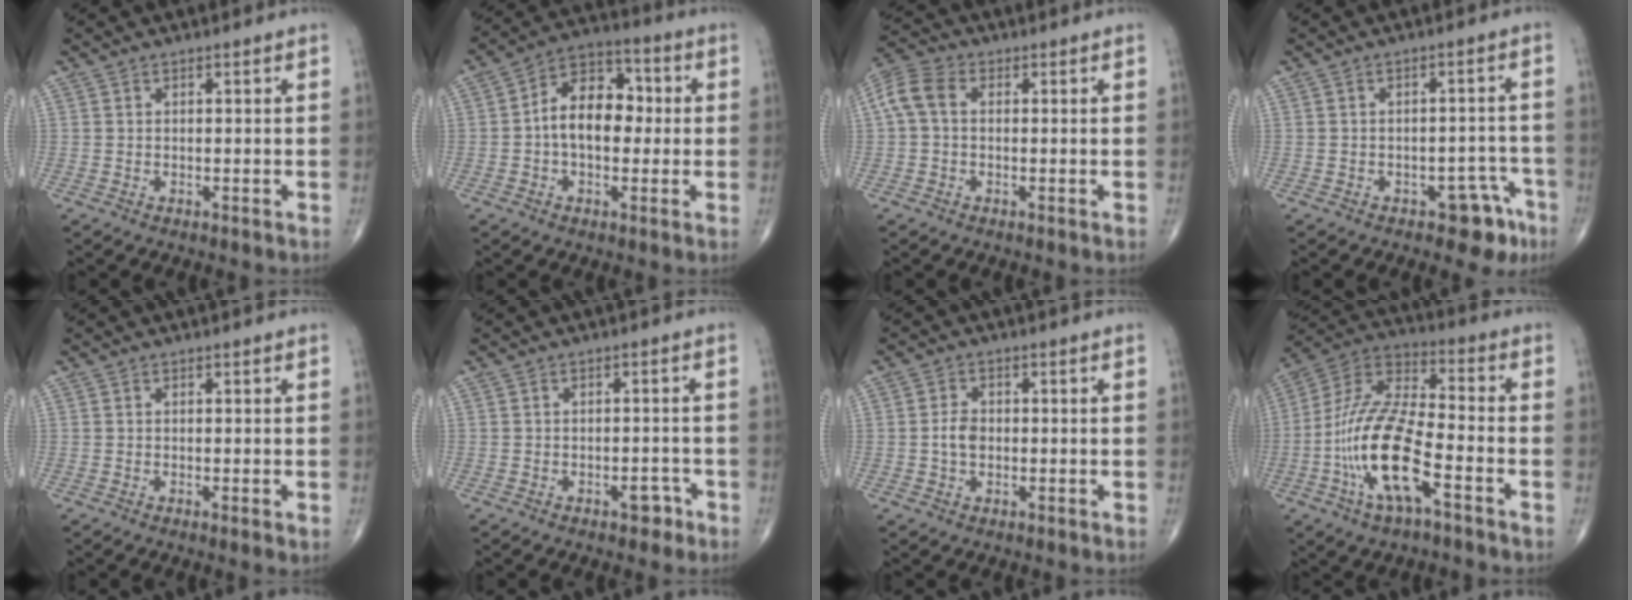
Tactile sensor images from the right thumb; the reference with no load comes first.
{"total": 11.9, "force": [0.1, 7.7, 9.0], "torque": [-0.121, 0.032, -0.010]}
{"total": 6.4, "force": [0.6, 4.3, 4.7], "torque": [-0.105, 0.022, 0.004]}
{"total": 6.1, "force": [-3.8, 3.3, 3.5], "torque": [-0.013, 0.036, -0.044]}
{"total": 1.1, "force": [-0.4, 0.0, 1.0], "torque": [-0.019, -0.004, -0.007]}
{"total": 2.9, "force": [-1.8, 1.6, 1.5], "torque": [-0.006, 0.013, -0.023]}
{"total": 3.1, "force": [-0.4, 2.2, 2.2], "torque": [-0.036, 0.006, -0.011]}
{"total": 17.7, "force": [-6.2, 6.1, 15.5], "torque": [-0.315, 0.037, -0.118]}